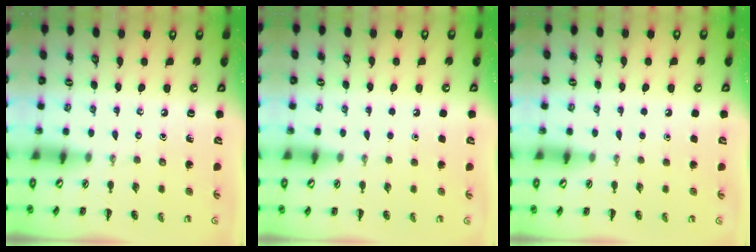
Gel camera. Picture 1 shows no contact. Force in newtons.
{"total": 1.7, "press": 1.7, "slide": 0.1}
{"total": 1.8, "press": 1.7, "slide": 0.1}